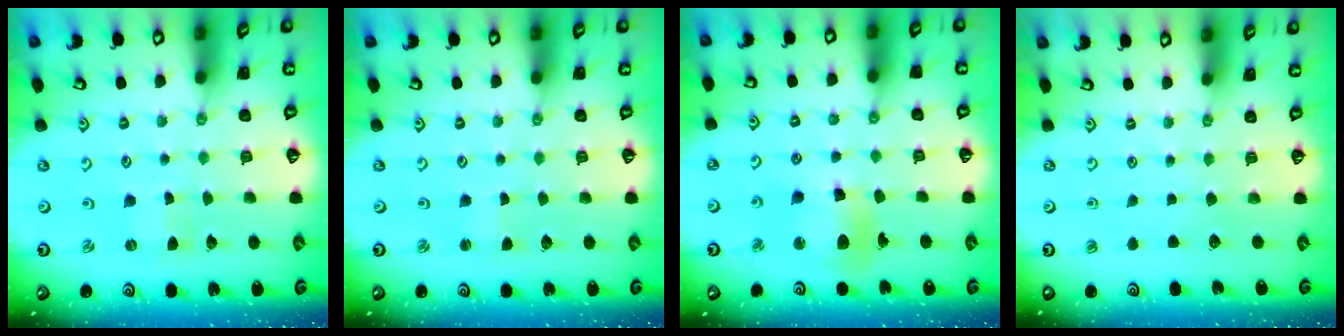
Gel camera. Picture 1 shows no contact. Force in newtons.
{"total": 0.0}
{"total": 11.7, "press": 11.6, "slide": 1.4}
{"total": 0.0}